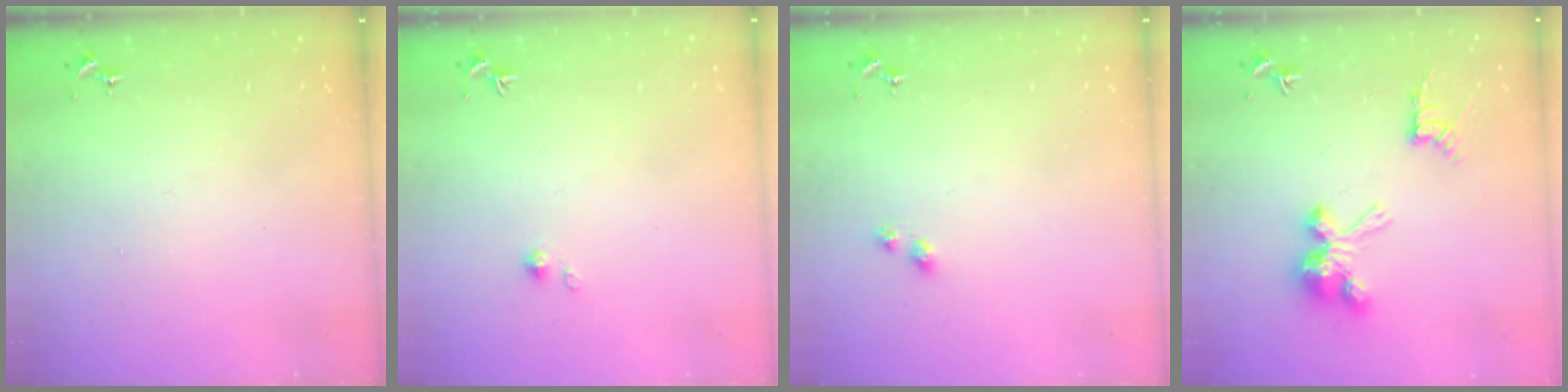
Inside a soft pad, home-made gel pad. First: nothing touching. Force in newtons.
{"total": 2.8, "press": 2.8, "slide": 0.4}
{"total": 2.8, "press": 2.8, "slide": 0.4}
{"total": 9.8, "press": 9.8, "slide": 0.2}